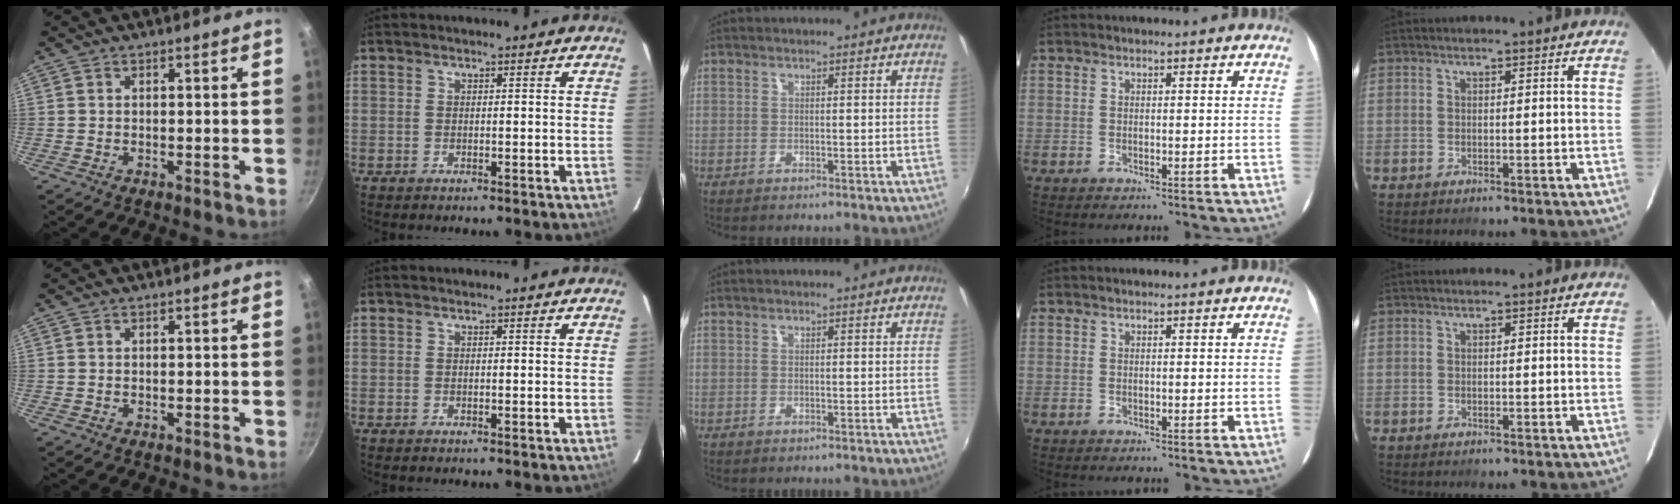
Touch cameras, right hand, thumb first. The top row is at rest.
{}